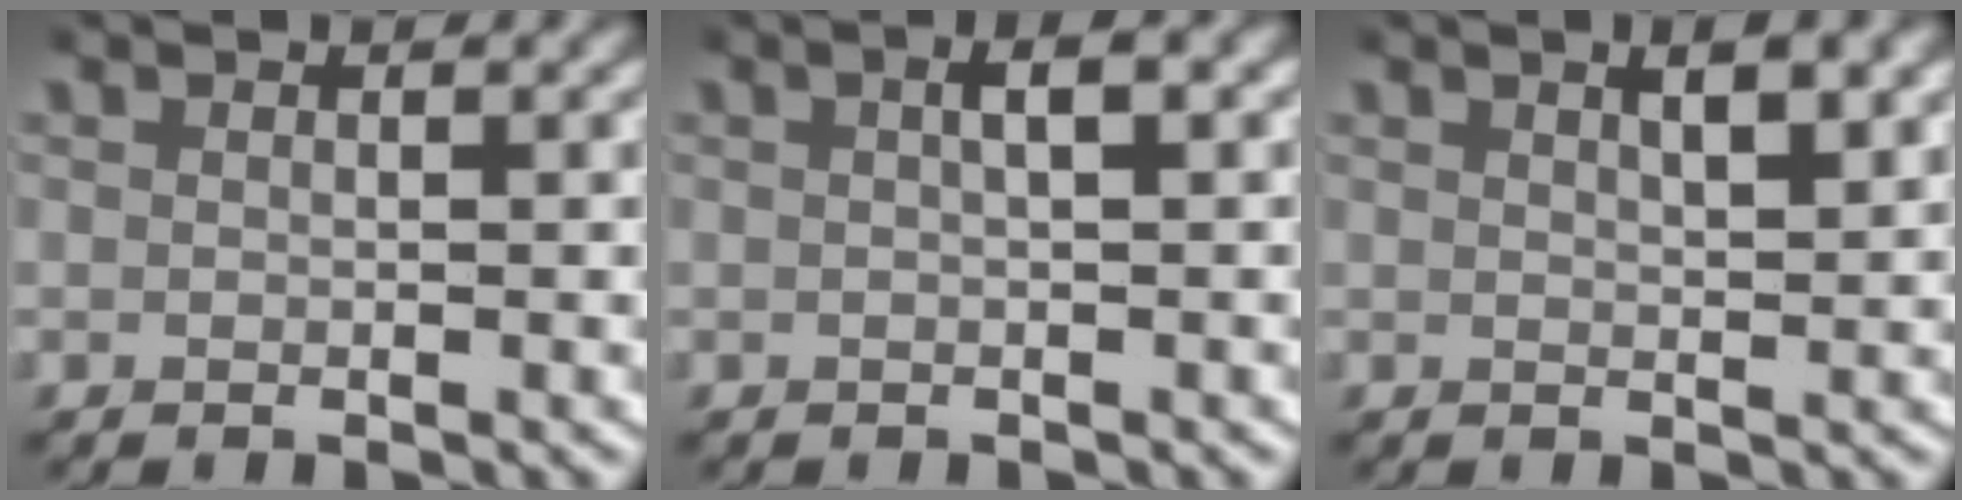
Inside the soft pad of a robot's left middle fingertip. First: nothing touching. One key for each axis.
{"total": 1.7, "fx": 0.4, "fy": 0.2, "fz": 1.7, "tx": -0.023, "ty": 0.014, "tz": 0.004}
{"total": 2.8, "fx": 1.6, "fy": 0.5, "fz": 2.2, "tx": -0.030, "ty": 0.008, "tz": 0.026}